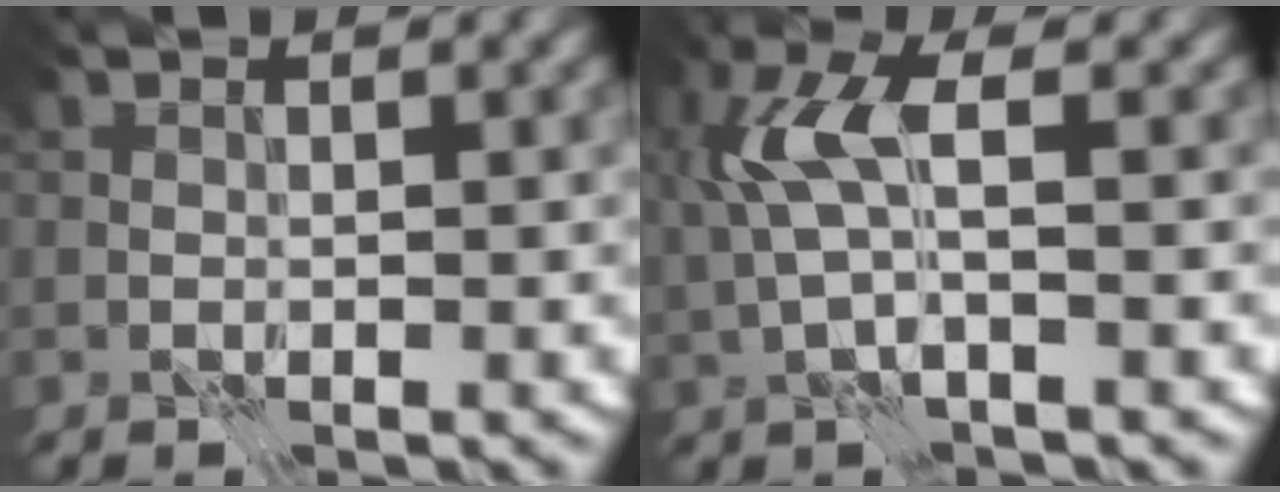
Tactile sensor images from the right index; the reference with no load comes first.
{"total": 4.8, "force": [1.1, 1.6, 4.4], "torque": [-0.104, 0.011, 0.017]}